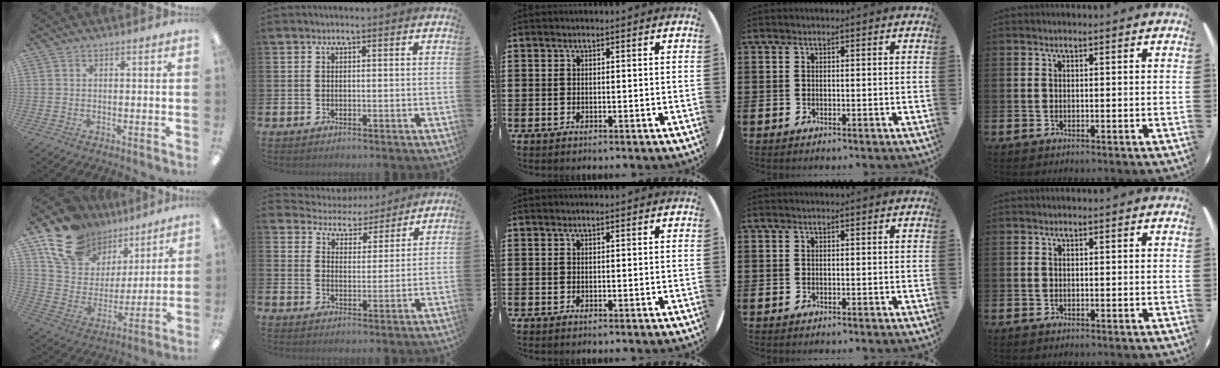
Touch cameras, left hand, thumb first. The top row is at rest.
{"thumb": {"total": 16.3, "force": [11.9, 10.1, 4.8], "torque": [-0.109, -0.076, 0.226]}, "index": {"total": 4.7, "force": [4.5, 1.5, -0.2], "torque": [-0.019, -0.036, 0.075]}}